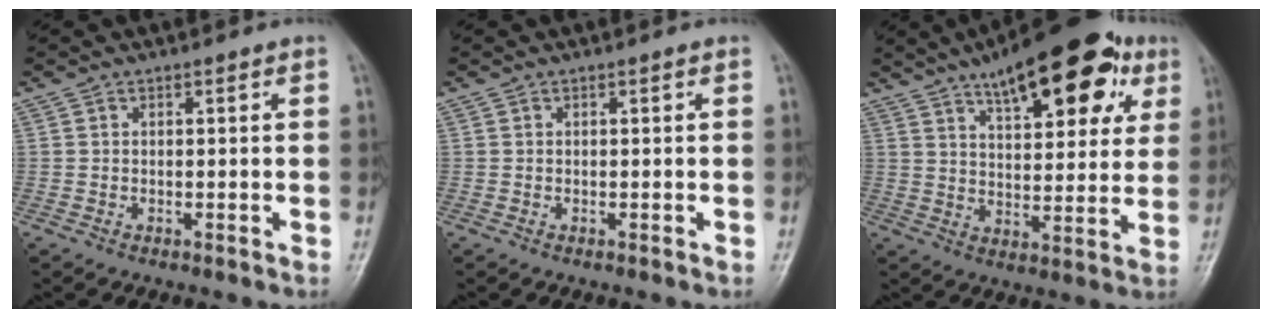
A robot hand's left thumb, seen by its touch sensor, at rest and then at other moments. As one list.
[{"total": 0.0}, {"total": 20.7, "force": [10.9, 8.5, 15.5], "torque": [-0.183, -0.019, 0.157]}]